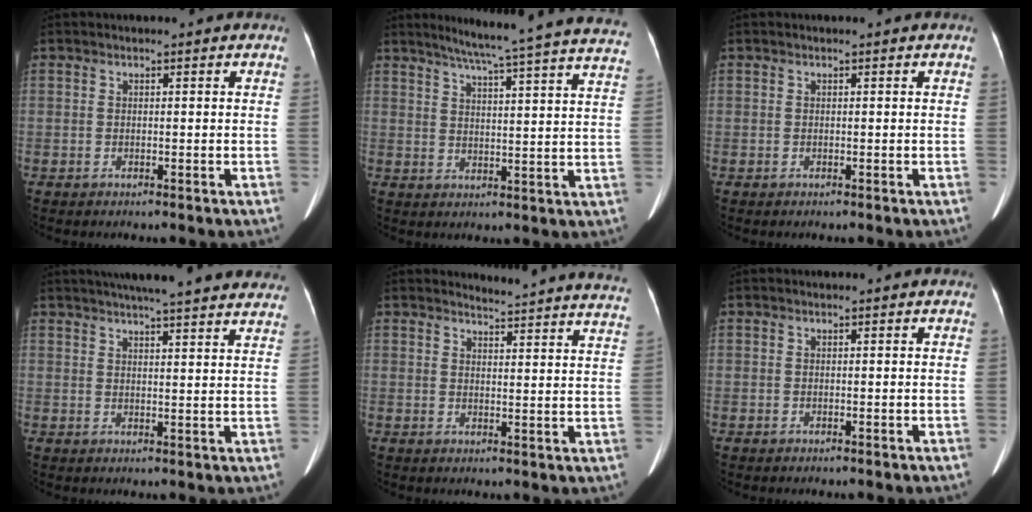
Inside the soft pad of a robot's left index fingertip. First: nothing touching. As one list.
[{"total": 24.4, "force": [21.7, -0.9, 11.1], "torque": [-0.167, -0.046, 0.261]}, {"total": 0.0}, {"total": 22.5, "force": [19.9, 2.0, 10.4], "torque": [-0.156, 0.015, 0.245]}, {"total": 16.8, "force": [16.6, -0.3, 2.7], "torque": [-0.029, -0.096, 0.168]}, {"total": 0.0}]